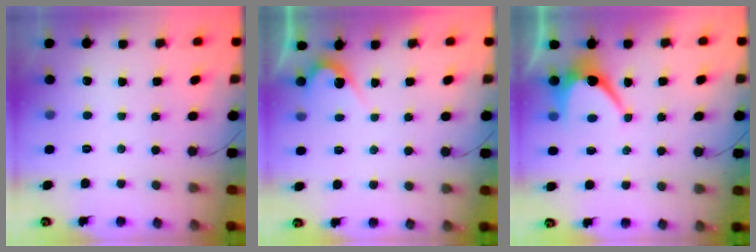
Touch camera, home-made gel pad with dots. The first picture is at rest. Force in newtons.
{"total": 3.3, "press": 3.3, "slide": 0.1}
{"total": 7.4, "press": 7.3, "slide": 0.8}